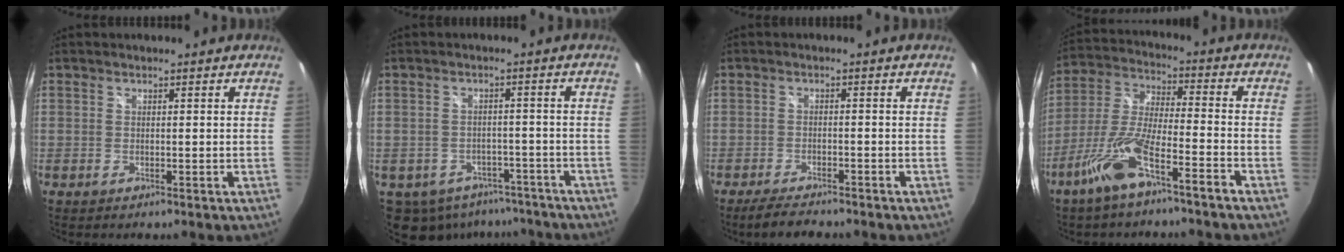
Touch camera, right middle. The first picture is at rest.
{"total": 12.4, "force": [-7.9, 8.4, 4.6], "torque": [-0.117, 0.001, -0.087]}
{"total": 5.4, "force": [-4.7, 1.0, 2.6], "torque": [-0.064, -0.013, -0.080]}
{"total": 12.0, "force": [-7.8, 1.5, 9.1], "torque": [-0.199, -0.009, -0.142]}